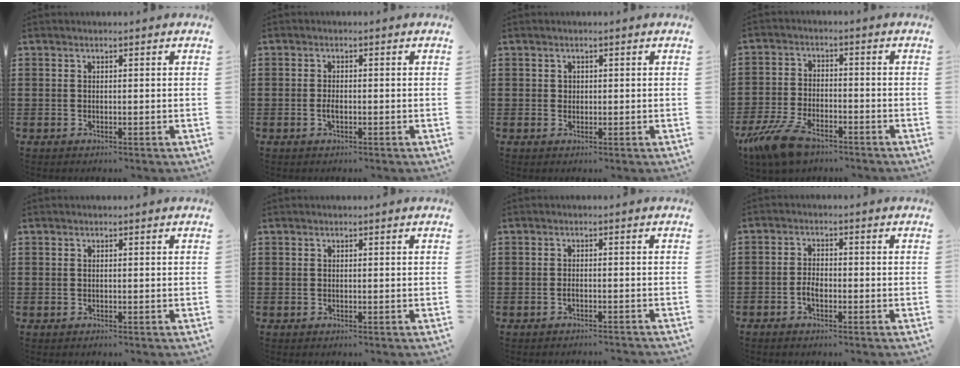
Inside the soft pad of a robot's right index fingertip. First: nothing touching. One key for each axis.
{"total": 1.6, "fx": -0.6, "fy": 0.6, "fz": 1.4, "tx": -0.028, "ty": -0.002, "tz": -0.010}
{"total": 0.7, "fx": 0.3, "fy": 0.6, "fz": 0.2, "tx": -0.005, "ty": 0.001, "tz": 0.007}
{"total": 8.1, "fx": -5.9, "fy": 2.9, "fz": 4.7, "tx": -0.121, "ty": 0.001, "tz": -0.117}
{"total": 0.0}
{"total": 0.0}
{"total": 1.1, "fx": -1.0, "fy": 0.0, "fz": 0.5, "tx": -0.012, "ty": -0.002, "tz": -0.020}
{"total": 2.4, "fx": -1.1, "fy": 1.2, "fz": 1.7, "tx": -0.042, "ty": 0.001, "tz": -0.025}